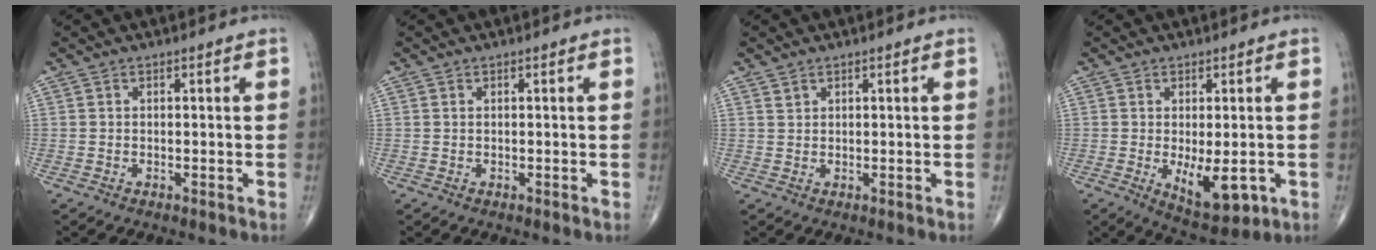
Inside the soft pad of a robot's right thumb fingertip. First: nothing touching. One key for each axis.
{"total": 0.0}
{"total": 0.9, "fx": 0.8, "fy": 0.5, "fz": 0.2, "tx": 0.005, "ty": -0.005, "tz": 0.013}
{"total": 8.6, "fx": -1.8, "fy": 3.7, "fz": 7.5, "tx": -0.100, "ty": -0.017, "tz": -0.013}